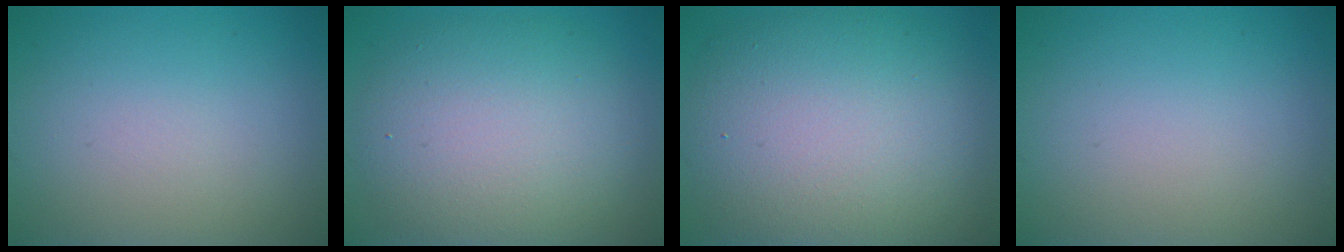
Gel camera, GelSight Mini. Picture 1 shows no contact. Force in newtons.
{"total": 8.9, "press": 8.8, "slide": 0.7}
{"total": 11.8, "press": 11.8, "slide": 0.9}
{"total": 0.0}